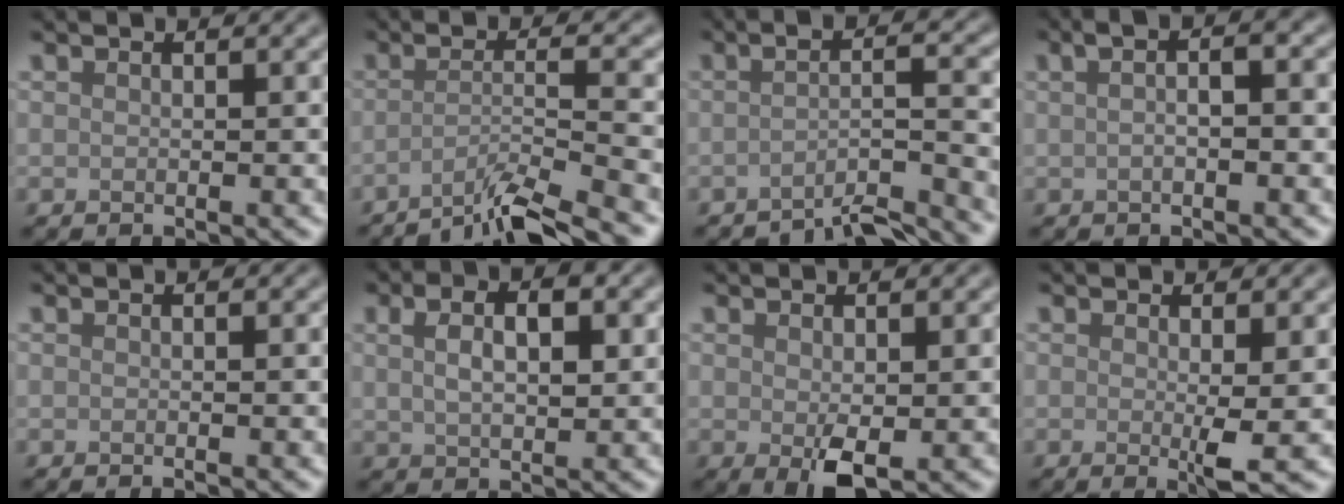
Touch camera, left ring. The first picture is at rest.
{"total": 5.8, "force": [-4.3, 0.5, 3.9], "torque": [-0.052, 0.006, -0.085]}
{"total": 5.7, "force": [-4.3, 0.9, 3.6], "torque": [-0.046, 0.008, -0.071]}
{"total": 4.2, "force": [0.9, 1.6, 3.8], "torque": [-0.045, 0.009, -0.002]}
{"total": 0.5, "force": [-0.2, 0.2, 0.5], "torque": [-0.002, -0.001, -0.006]}
{"total": 5.3, "force": [1.7, 2.8, 4.2], "torque": [-0.074, 0.005, 0.022]}
{"total": 2.8, "force": [-0.3, 1.2, 2.5], "torque": [-0.048, -0.008, -0.002]}
{"total": 2.1, "force": [0.1, 0.1, 2.1], "torque": [-0.036, -0.010, 0.001]}